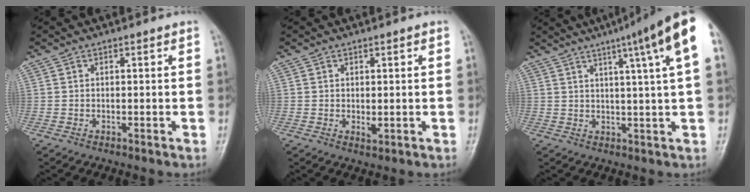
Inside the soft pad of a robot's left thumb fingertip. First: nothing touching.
{"total": 1.9, "force": [0.0, 1.0, 1.6], "torque": [-0.023, -0.001, 0.004]}
{"total": 13.9, "force": [6.1, 0.4, 12.4], "torque": [-0.172, 0.001, 0.075]}